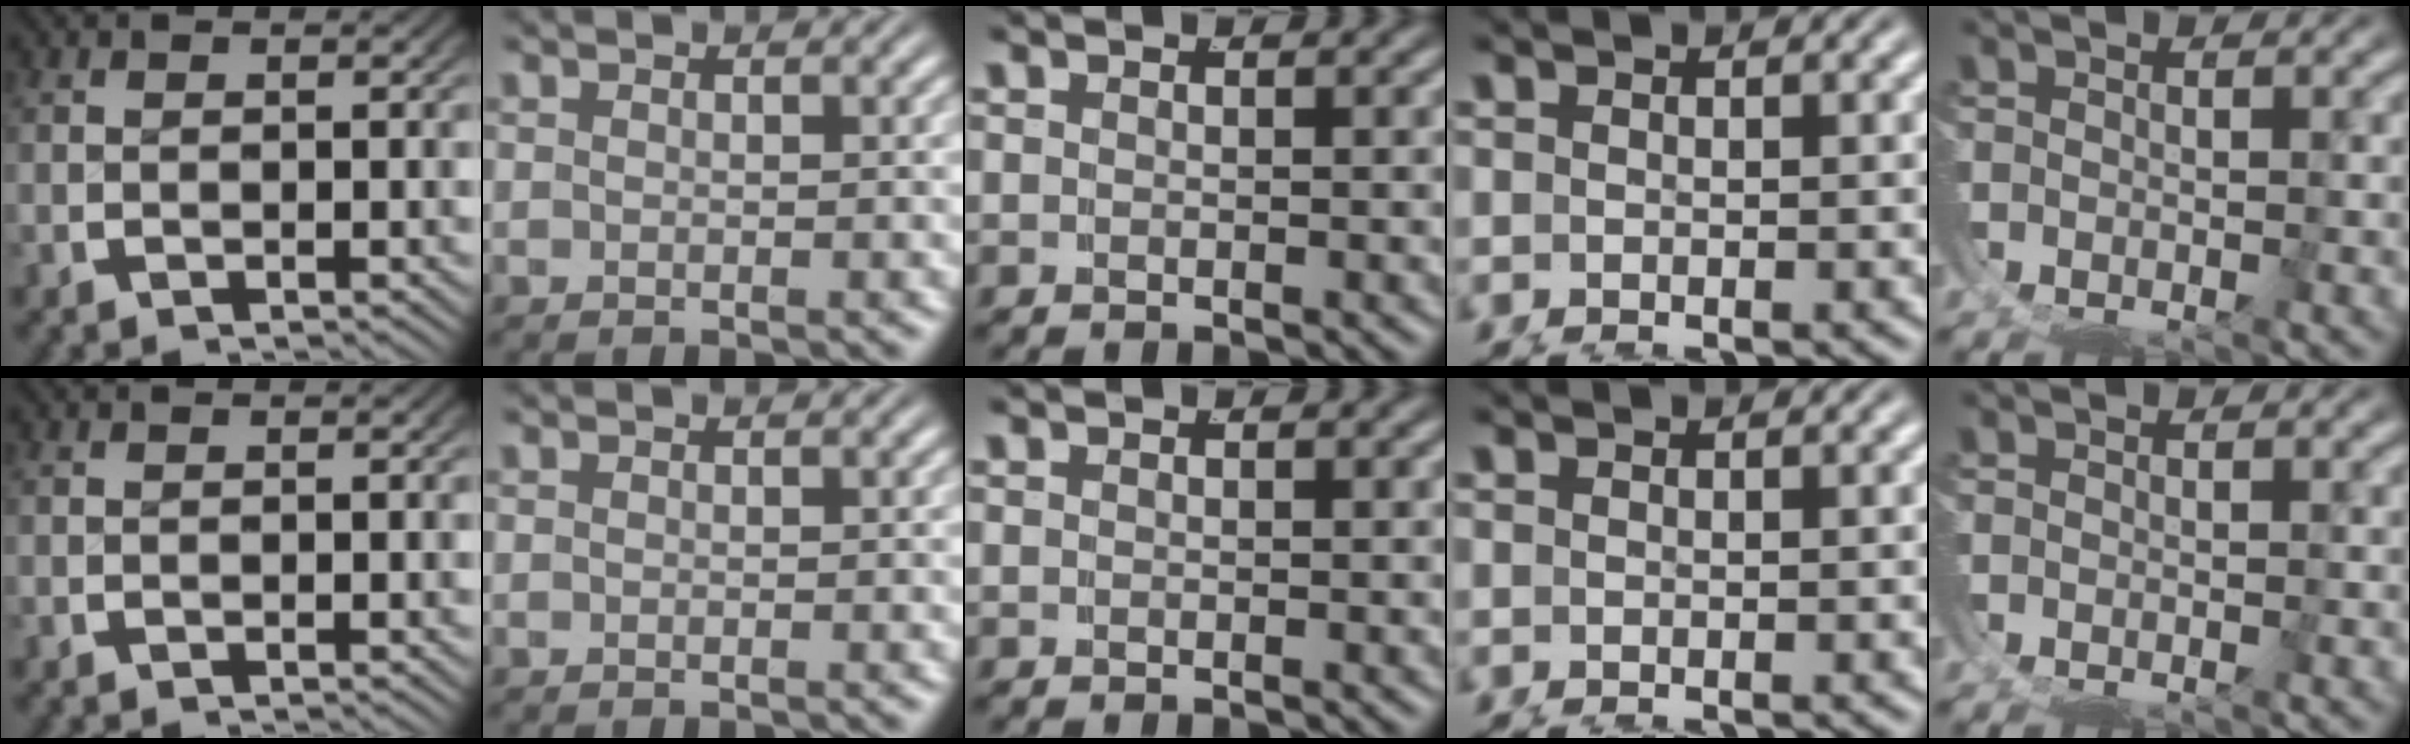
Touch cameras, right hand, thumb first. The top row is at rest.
{}